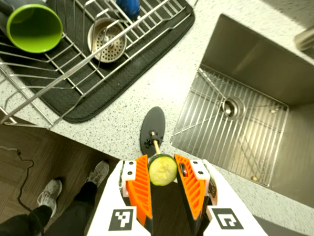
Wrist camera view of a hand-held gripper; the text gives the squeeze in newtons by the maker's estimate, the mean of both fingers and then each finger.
{"total": 8.2, "left": 8.4, "right": 8.0}